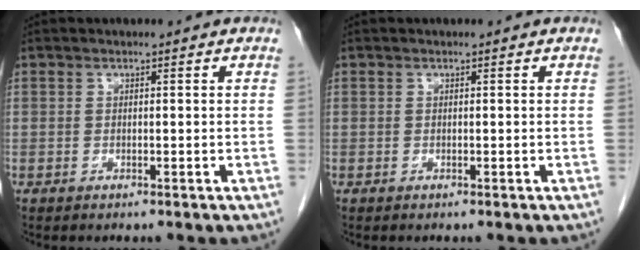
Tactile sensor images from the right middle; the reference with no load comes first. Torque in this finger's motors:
{"motor_torque": [-0.11, -0.10, 0.02, 0.01]}